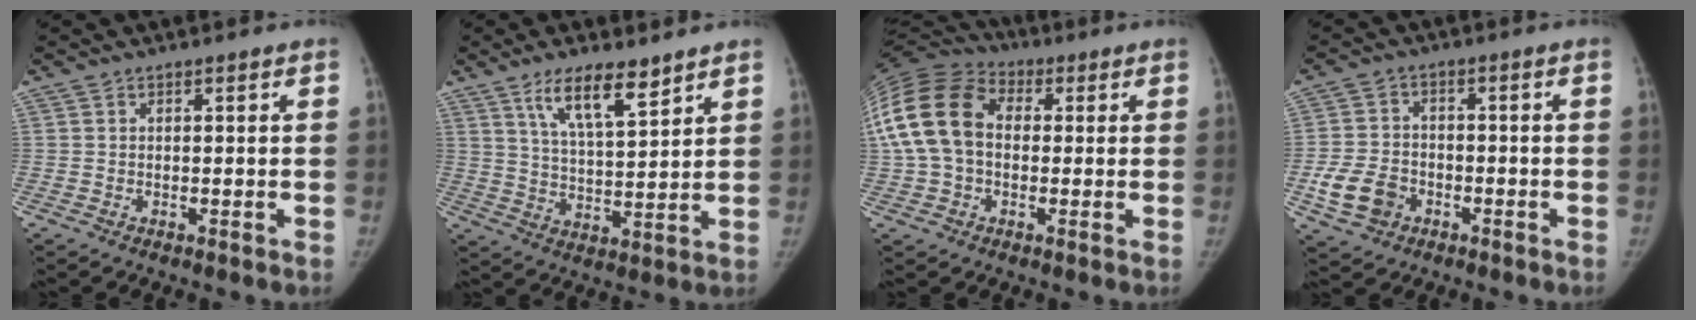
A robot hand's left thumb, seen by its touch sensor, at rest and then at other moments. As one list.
[{"total": 10.0, "force": [6.6, 2.9, 7.0], "torque": [-0.108, -0.040, 0.124]}, {"total": 16.4, "force": [1.2, 11.9, 11.3], "torque": [-0.227, 0.035, 0.012]}, {"total": 7.7, "force": [-3.1, 5.9, 3.8], "torque": [-0.063, 0.013, -0.054]}]